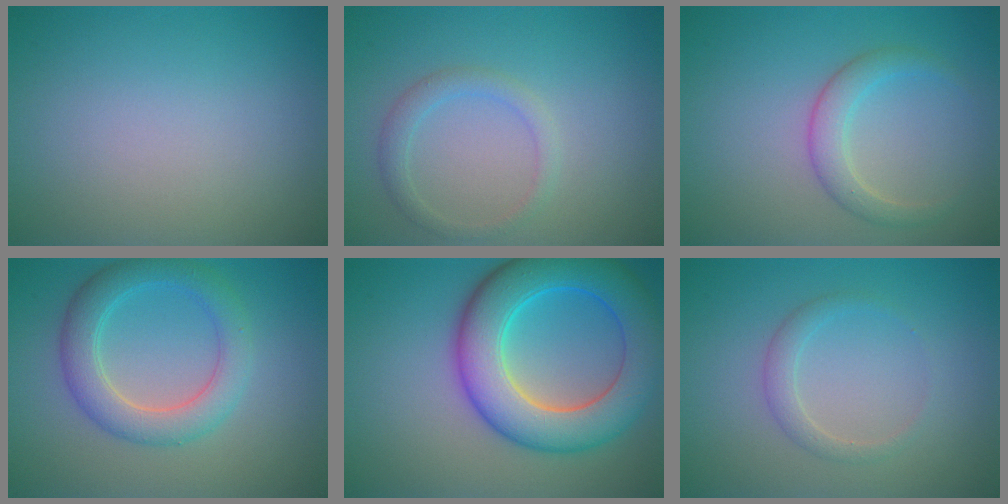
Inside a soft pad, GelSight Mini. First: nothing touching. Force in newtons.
{"total": 1.8, "press": 1.8, "slide": 0.1}
{"total": 2.5, "press": 2.5, "slide": 0.2}
{"total": 4.6, "press": 4.6, "slide": 0.2}
{"total": 9.5, "press": 9.5, "slide": 0.2}
{"total": 1.6, "press": 1.6, "slide": 0.1}